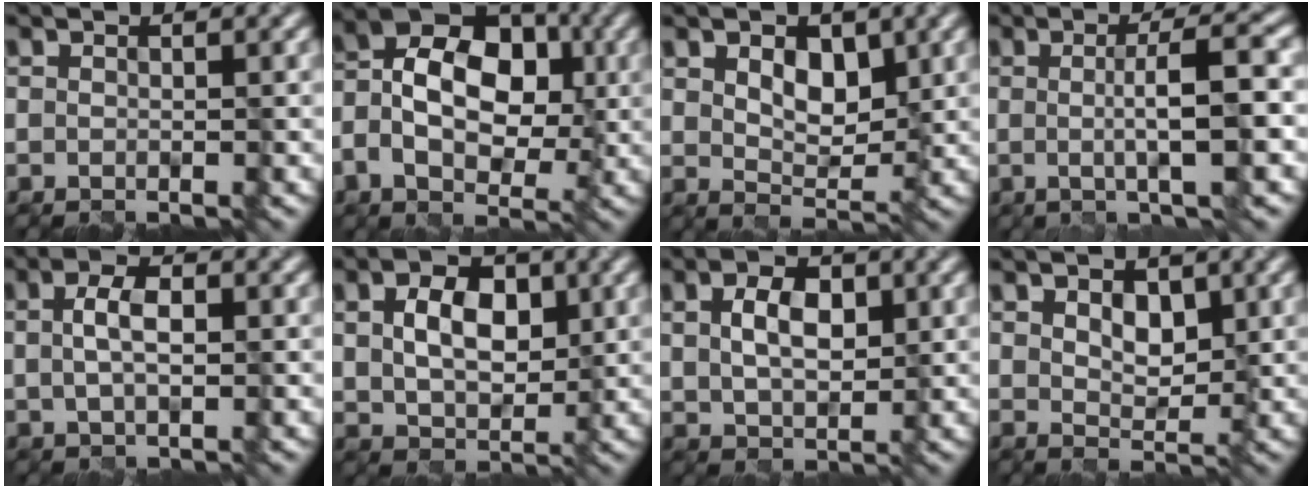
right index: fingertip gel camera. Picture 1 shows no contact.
{"total": 9.3, "force": [-0.4, 6.2, 6.9], "torque": [-0.103, 0.016, -0.015]}
{"total": 3.8, "force": [1.5, 2.3, 2.7], "torque": [-0.045, -0.004, 0.026]}
{"total": 5.4, "force": [0.1, 1.0, 5.3], "torque": [-0.081, 0.005, -0.001]}
{"total": 3.1, "force": [0.7, 1.7, 2.5], "torque": [-0.049, 0.003, 0.010]}
{"total": 5.2, "force": [1.6, 3.6, 3.5], "torque": [-0.066, -0.001, 0.028]}
{"total": 4.3, "force": [1.5, 2.8, 2.9], "torque": [-0.060, 0.002, 0.027]}
{"total": 3.0, "force": [1.3, 1.8, 2.0], "torque": [-0.036, -0.004, 0.025]}